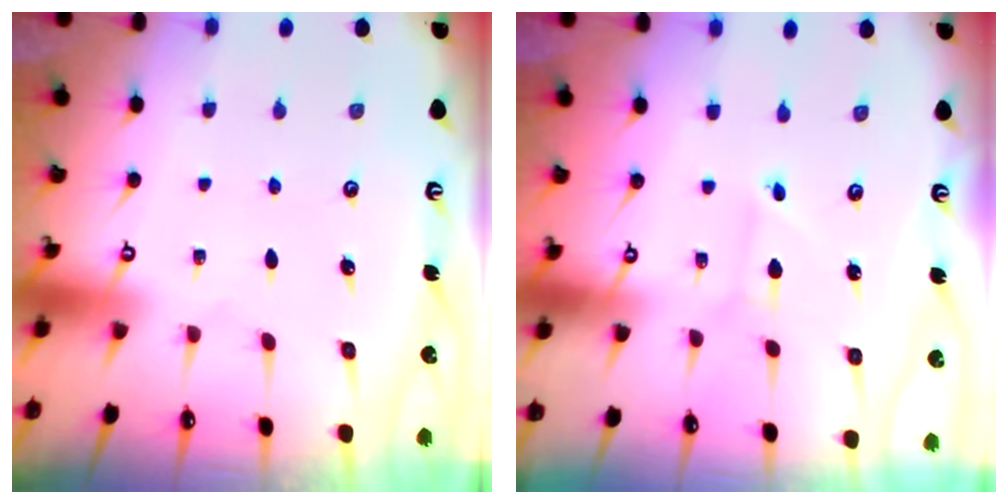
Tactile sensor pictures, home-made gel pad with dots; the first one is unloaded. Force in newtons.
{"total": 0.8, "press": 0.8, "slide": 0.0}